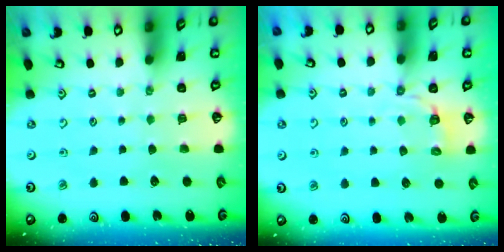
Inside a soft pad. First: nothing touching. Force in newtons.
{"total": 3.0, "press": 1.6, "slide": 2.5}